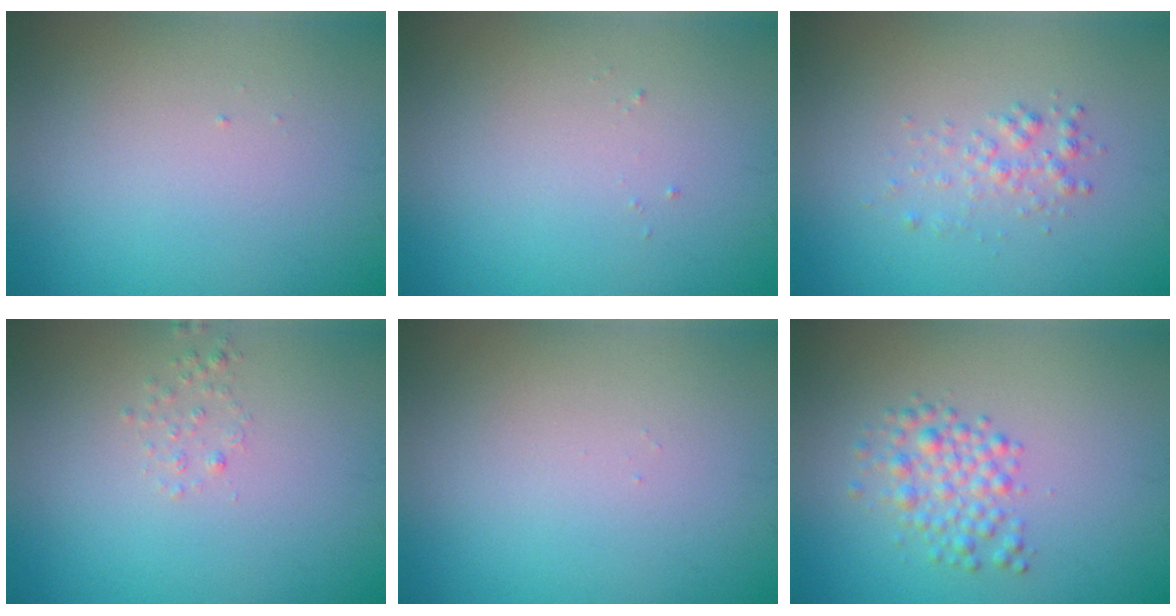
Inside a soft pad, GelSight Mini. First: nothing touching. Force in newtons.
{"total": 0.0}
{"total": 1.4, "press": 1.4, "slide": 0.1}
{"total": 0.8, "press": 0.8, "slide": 0.1}
{"total": 0.0}
{"total": 2.7, "press": 2.7, "slide": 0.1}